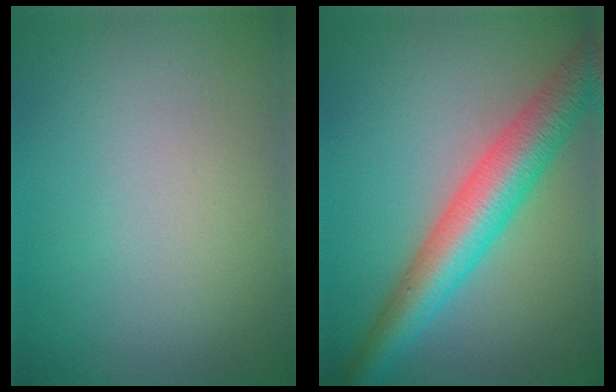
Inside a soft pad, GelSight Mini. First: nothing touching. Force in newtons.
{"total": 7.0, "press": 7.0, "slide": 0.0}